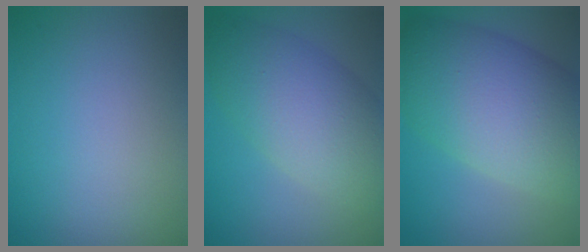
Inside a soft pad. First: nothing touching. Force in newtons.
{"total": 7.8, "press": 7.8, "slide": 0.2}
{"total": 12.1, "press": 12.1, "slide": 0.5}